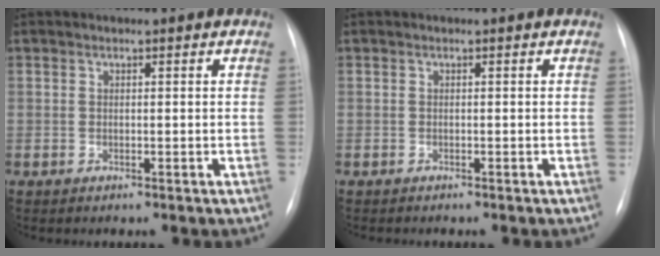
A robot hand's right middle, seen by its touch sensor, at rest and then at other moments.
{"total": 0.8, "force": [-0.7, 0.1, 0.4], "torque": [-0.010, -0.004, -0.008]}